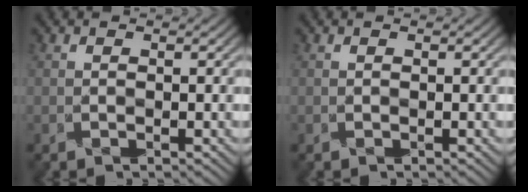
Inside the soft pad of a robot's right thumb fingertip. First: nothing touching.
{"total": 0.0}